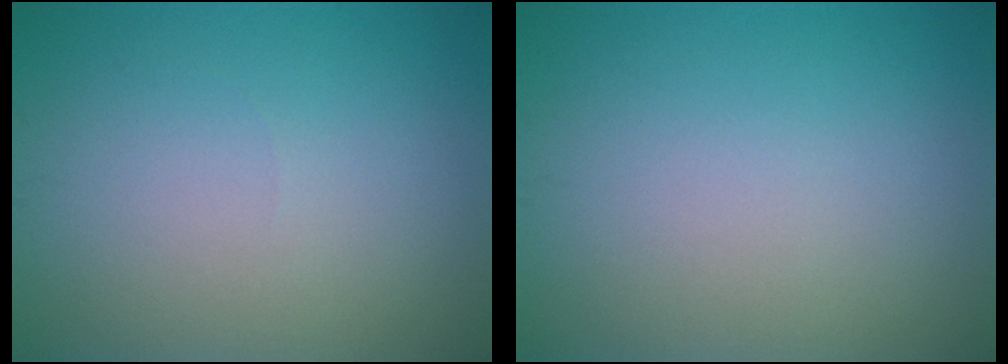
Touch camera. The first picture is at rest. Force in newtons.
{"total": 0.0}